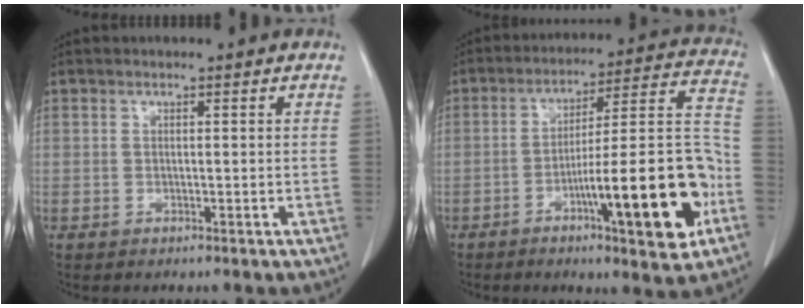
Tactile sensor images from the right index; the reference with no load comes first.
{"total": 19.5, "force": [-7.3, 2.1, 18.0], "torque": [-0.236, 0.016, -0.103]}